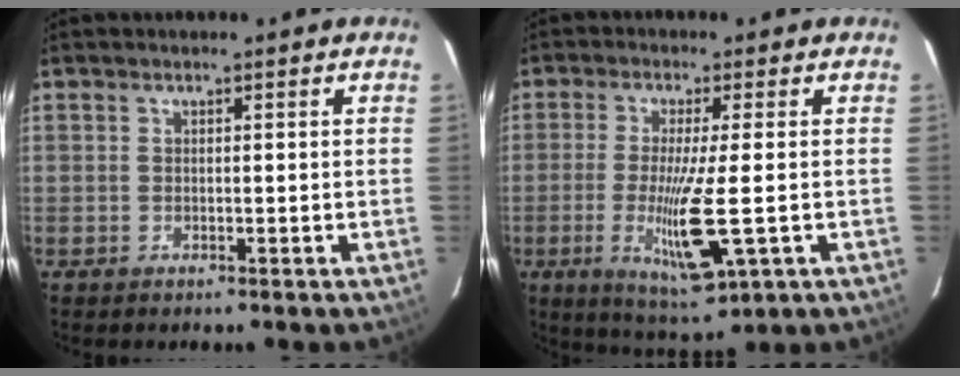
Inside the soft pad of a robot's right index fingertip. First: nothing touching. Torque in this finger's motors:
{"motor_torque": [0.89, -0.38, 0.35, 0.11]}